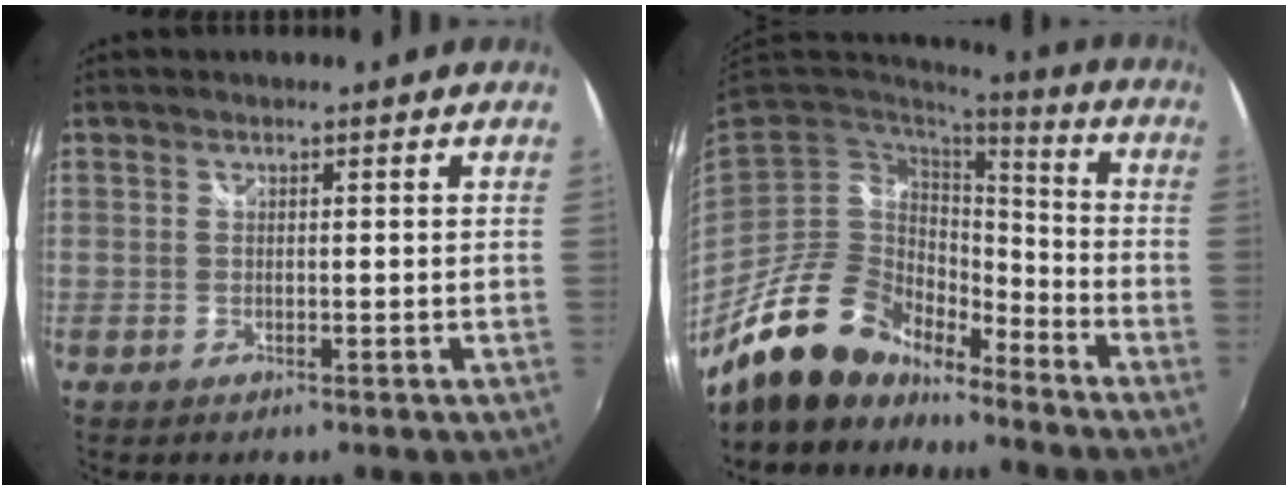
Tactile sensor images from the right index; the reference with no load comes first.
{"total": 18.1, "force": [-14.0, 8.5, 7.7], "torque": [-0.155, 0.003, -0.242]}